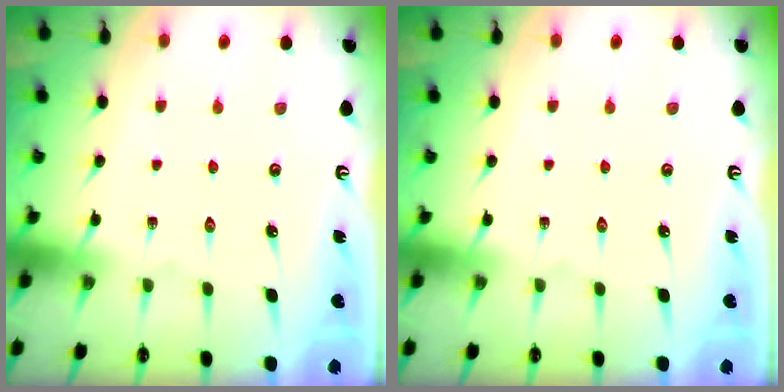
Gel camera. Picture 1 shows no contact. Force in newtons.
{"total": 0.0}